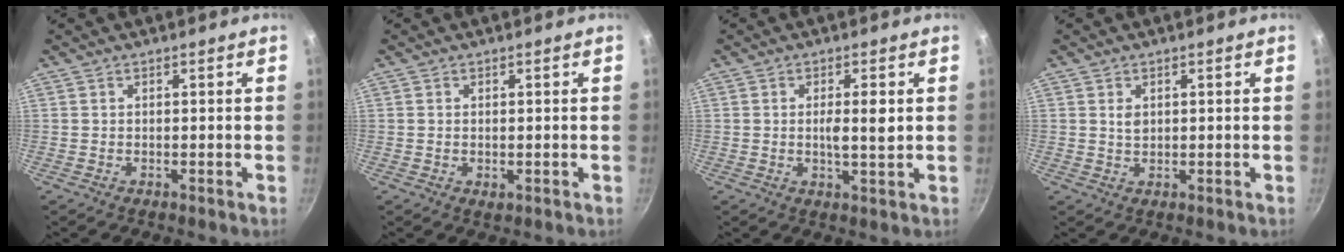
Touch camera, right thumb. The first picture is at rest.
{"total": 1.2, "force": [0.0, 0.7, 0.9], "torque": [-0.013, -0.004, -0.001]}
{"total": 4.4, "force": [0.5, 1.0, 4.3], "torque": [-0.075, -0.005, 0.006]}
{"total": 1.8, "force": [0.5, 1.3, 1.2], "torque": [-0.018, -0.003, 0.010]}